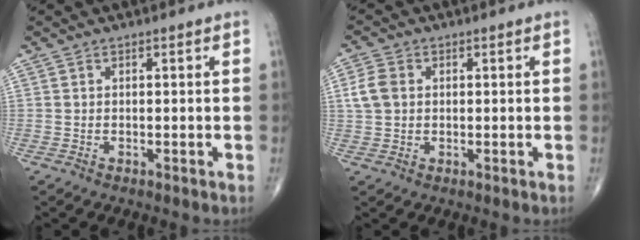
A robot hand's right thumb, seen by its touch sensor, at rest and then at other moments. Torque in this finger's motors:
{"motor_torque": [-0.29, 0.35, 0.23, -0.14, 0.08]}